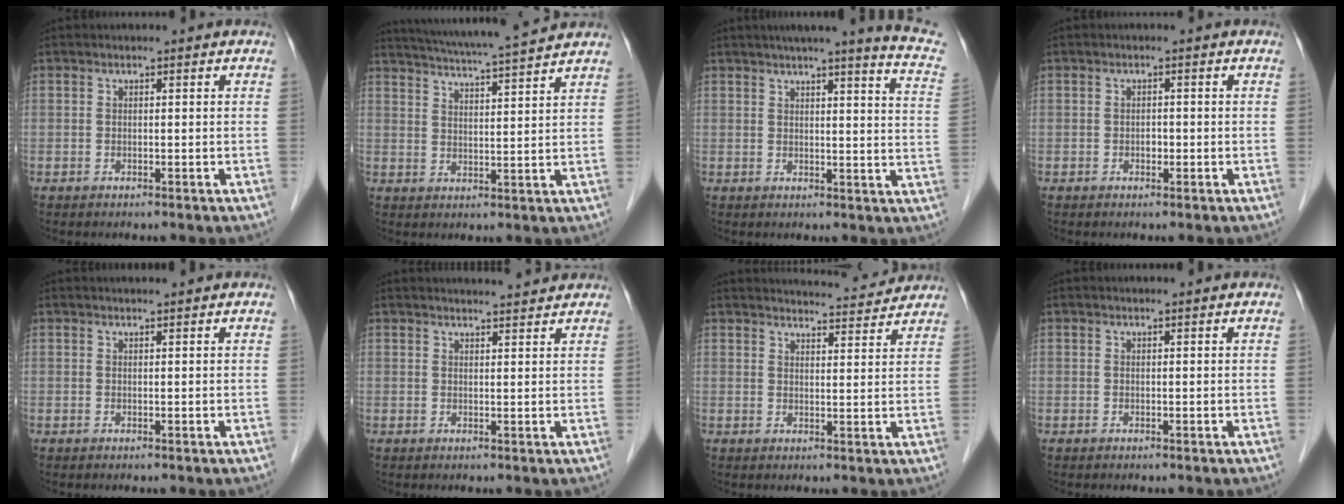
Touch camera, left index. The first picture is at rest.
{"total": 13.7, "force": [12.5, -0.2, 5.7], "torque": [-0.105, 0.018, 0.178]}
{"total": 13.4, "force": [10.8, -0.5, 8.0], "torque": [-0.105, -0.029, 0.104]}
{"total": 1.0, "force": [-0.3, 0.6, 0.6], "torque": [-0.012, 0.002, -0.006]}
{"total": 2.7, "force": [2.5, -0.1, 0.8], "torque": [-0.011, 0.019, 0.035]}
{"total": 6.4, "force": [6.2, 0.2, 1.6], "torque": [-0.024, 0.017, 0.071]}
{"total": 9.2, "force": [9.1, 0.6, 1.5], "torque": [-0.023, 0.006, 0.110]}
{"total": 1.4, "force": [1.3, 0.1, 0.5], "torque": [-0.008, 0.012, 0.019]}